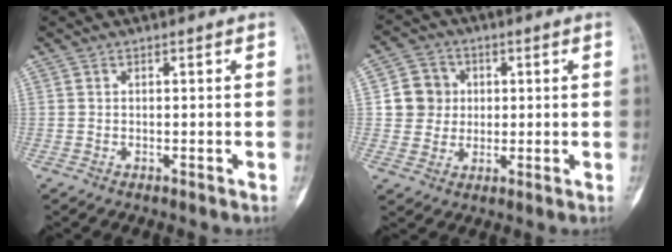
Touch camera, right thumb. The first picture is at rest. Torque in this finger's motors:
{"motor_torque": [0.14, 1.46, 0.29, -0.06, 0.02]}